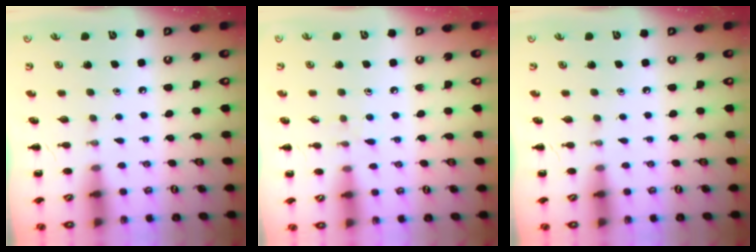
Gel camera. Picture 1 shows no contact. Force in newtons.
{"total": 4.7, "press": 4.2, "slide": 2.0}
{"total": 0.0}